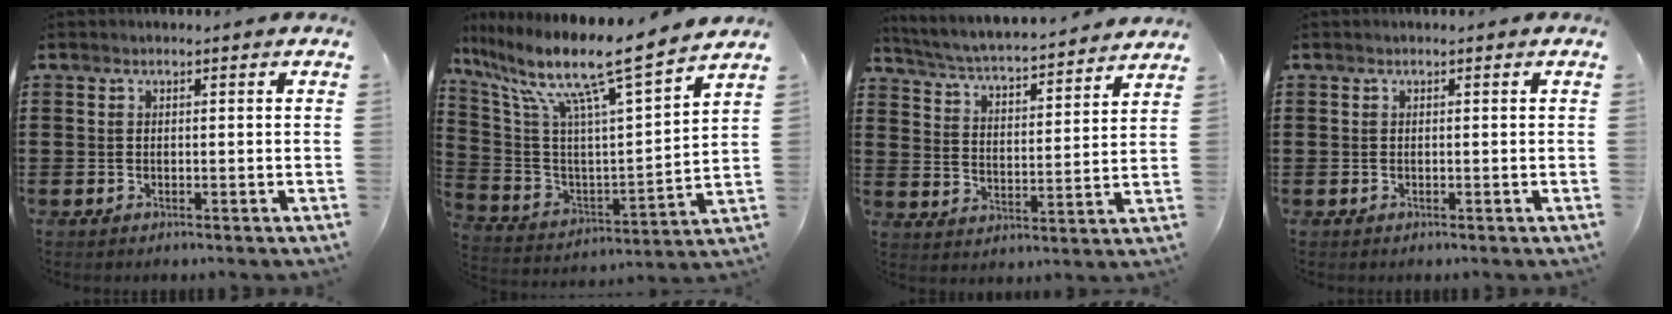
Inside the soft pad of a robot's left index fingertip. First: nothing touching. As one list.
[{"total": 12.7, "force": [9.6, 0.6, 8.3], "torque": [-0.184, -0.068, 0.150]}, {"total": 4.1, "force": [4.0, -0.5, 1.0], "torque": [-0.041, -0.037, 0.059]}, {"total": 0.0}]